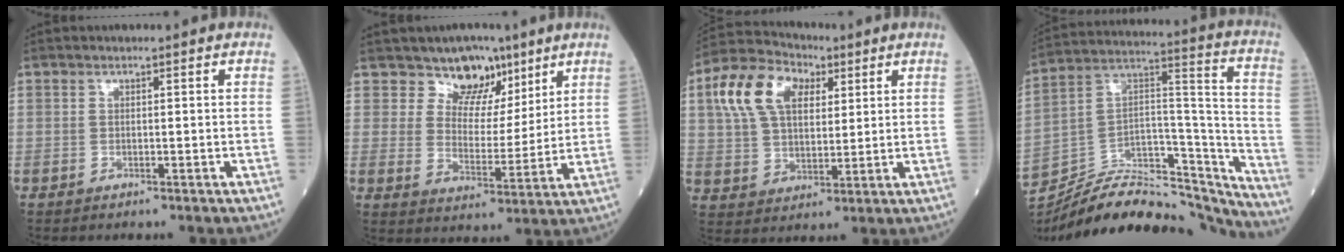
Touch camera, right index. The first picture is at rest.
{"total": 7.7, "force": [5.7, 4.7, 2.1], "torque": [-0.022, -0.006, 0.096]}
{"total": 12.5, "force": [4.8, 7.7, 8.7], "torque": [-0.191, 0.042, 0.087]}
{"total": 25.6, "force": [-23.3, 5.7, 8.9], "torque": [-0.139, 0.038, -0.365]}